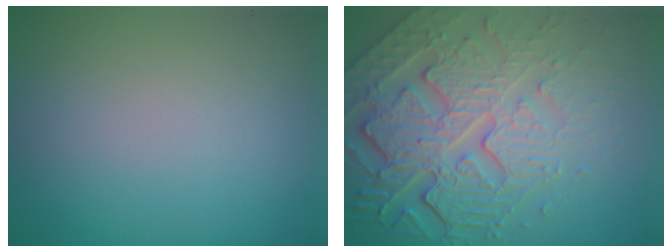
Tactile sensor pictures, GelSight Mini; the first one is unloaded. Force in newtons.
{"total": 8.5, "press": 5.9, "slide": 6.2}